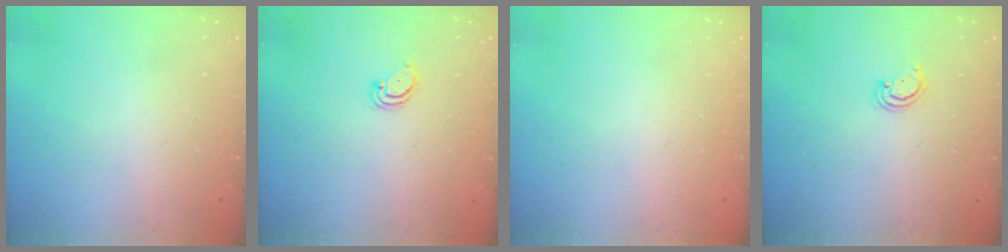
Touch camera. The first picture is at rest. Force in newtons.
{"total": 3.0, "press": 3.0, "slide": 0.2}
{"total": 0.0}
{"total": 2.6, "press": 2.6, "slide": 0.3}